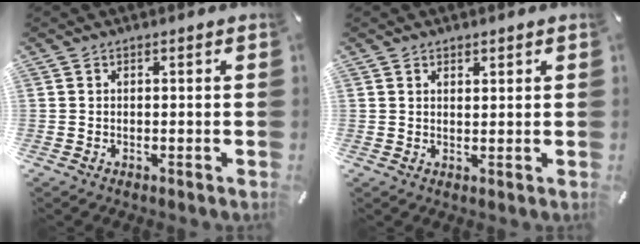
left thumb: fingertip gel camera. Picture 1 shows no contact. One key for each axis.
{"total": 1.4, "fx": 1.2, "fy": 0.7, "fz": 0.2, "tx": -0.003, "ty": 0.000, "tz": 0.022}